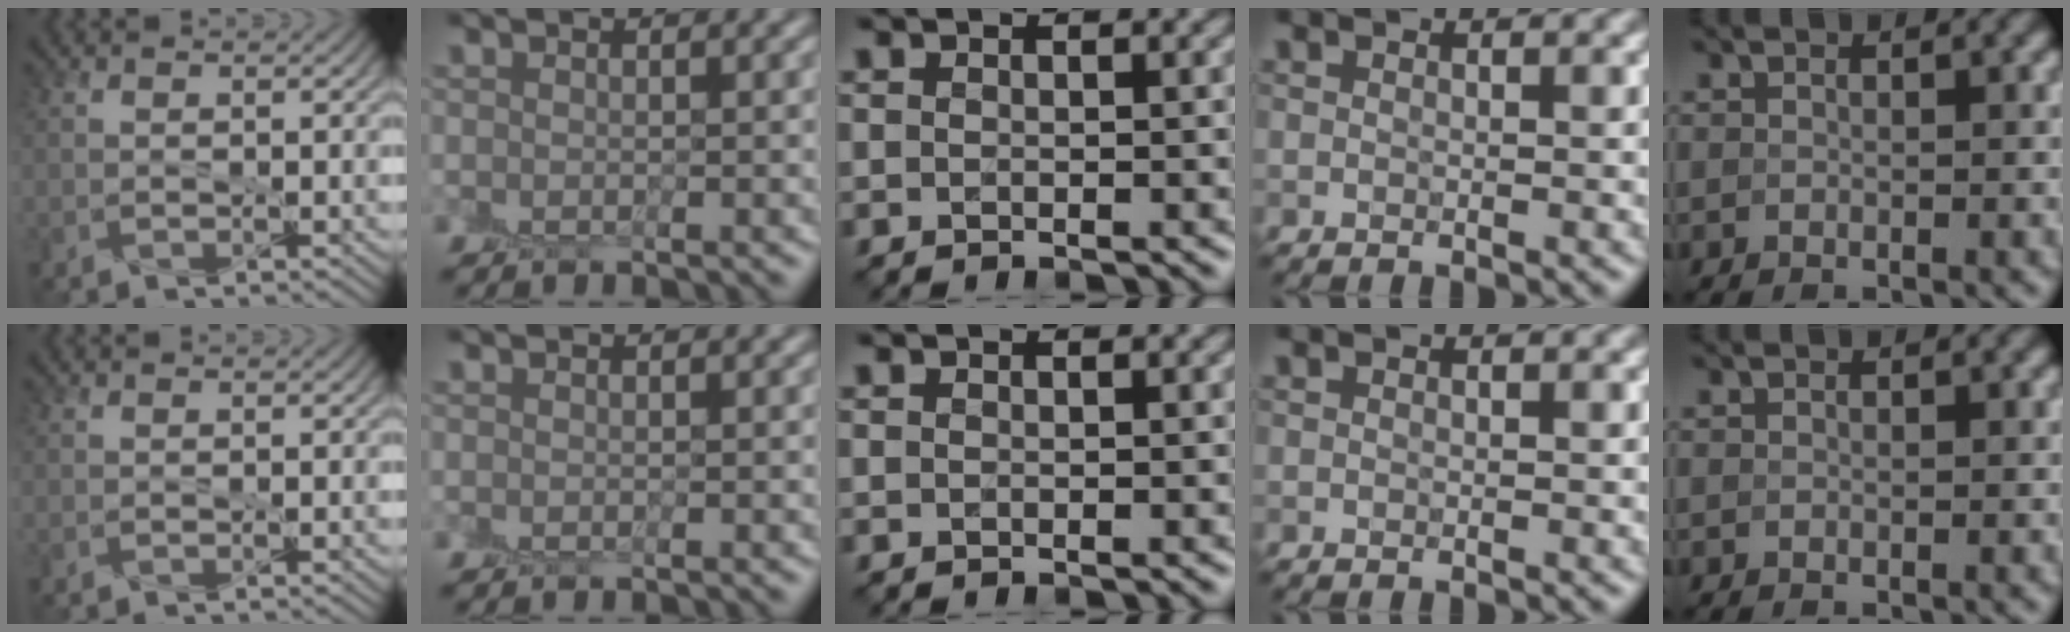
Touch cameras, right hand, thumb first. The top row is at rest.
{}